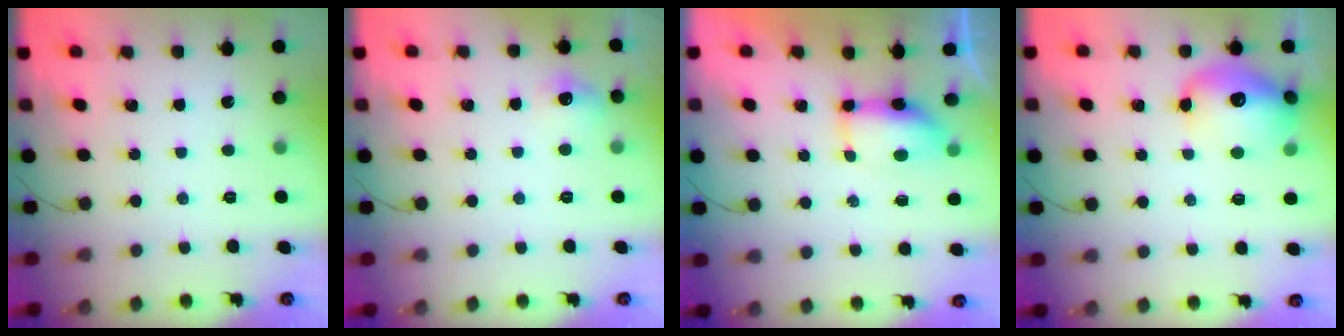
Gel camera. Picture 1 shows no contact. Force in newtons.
{"total": 6.9, "press": 6.7, "slide": 1.7}
{"total": 8.0, "press": 7.2, "slide": 3.4}
{"total": 14.2, "press": 13.8, "slide": 3.2}